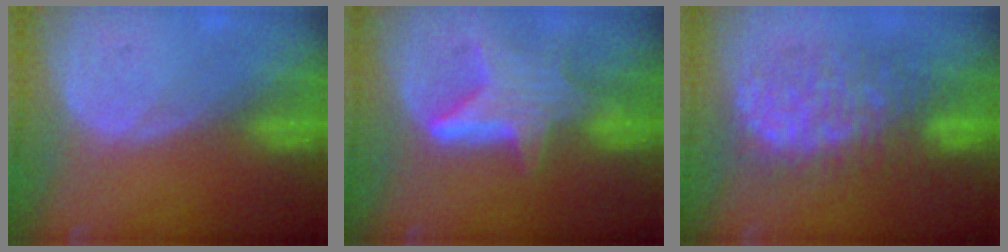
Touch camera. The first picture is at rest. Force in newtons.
{"total": 6.8, "press": 6.6, "slide": 1.7}
{"total": 10.5, "press": 10.4, "slide": 1.2}